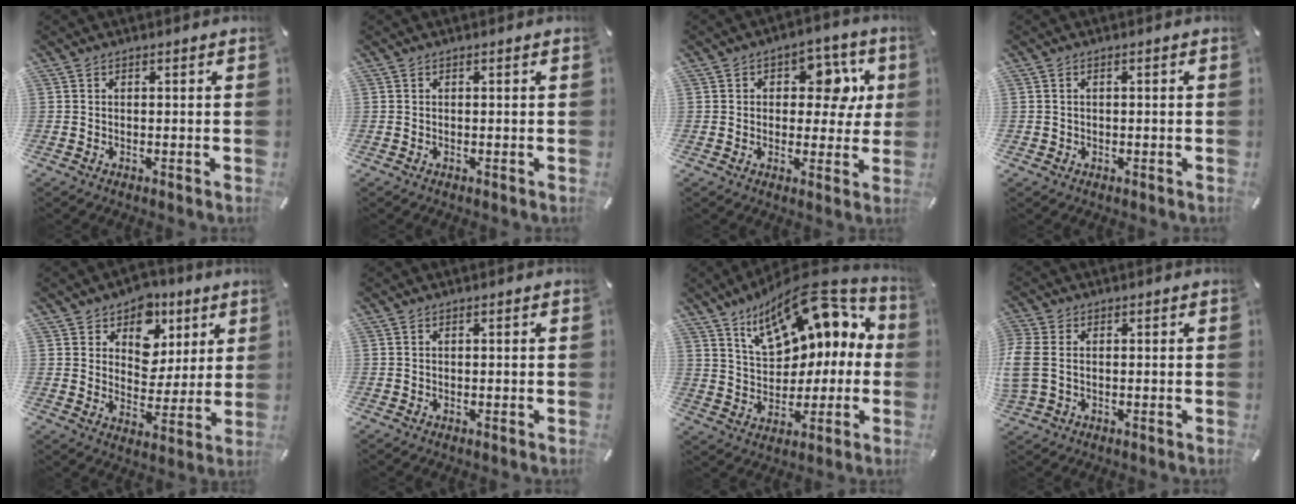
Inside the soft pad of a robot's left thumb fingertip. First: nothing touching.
{"total": 0.0}
{"total": 11.2, "force": [3.0, 7.4, 7.9], "torque": [-0.089, -0.004, 0.047]}
{"total": 0.7, "force": [-0.1, 0.6, 0.2], "torque": [-0.006, 0.005, -0.005]}
{"total": 10.8, "force": [5.2, 8.7, 3.5], "torque": [-0.044, -0.045, 0.093]}
{"total": 0.0}
{"total": 18.5, "force": [10.2, 10.5, 11.3], "torque": [-0.176, -0.059, 0.175]}
{"total": 5.3, "force": [-0.1, 3.8, 3.6], "torque": [-0.093, 0.000, -0.003]}